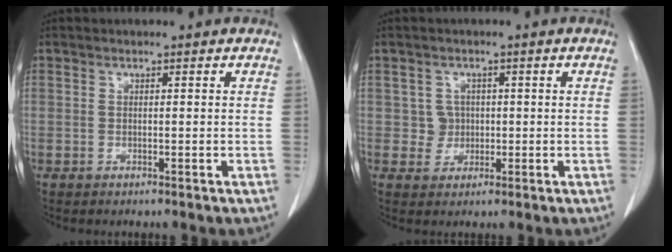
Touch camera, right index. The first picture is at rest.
{"total": 2.6, "force": [0.2, 2.6, 0.3], "torque": [0.002, 0.005, 0.004]}